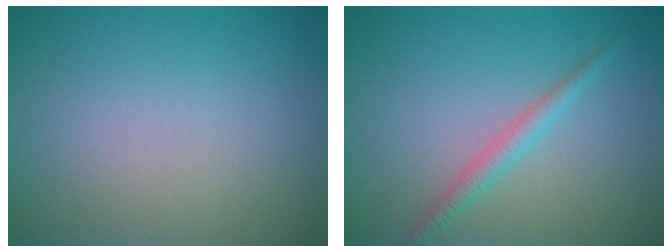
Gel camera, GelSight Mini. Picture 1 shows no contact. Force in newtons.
{"total": 1.9, "press": 1.9, "slide": 0.1}